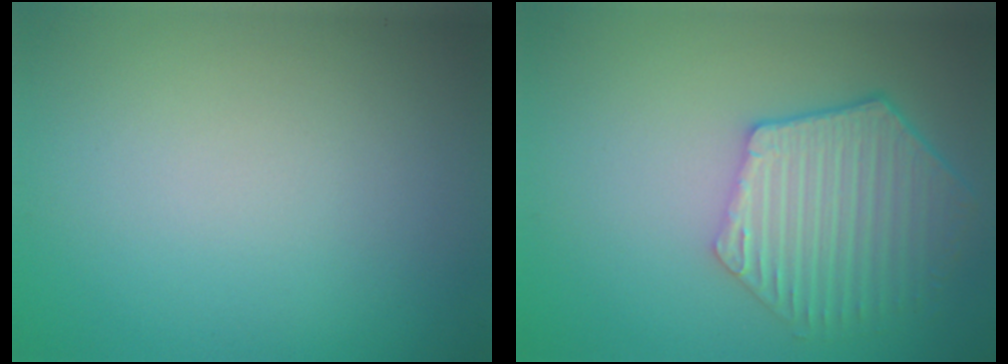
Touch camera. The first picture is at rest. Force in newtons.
{"total": 5.9, "press": 5.0, "slide": 3.1}